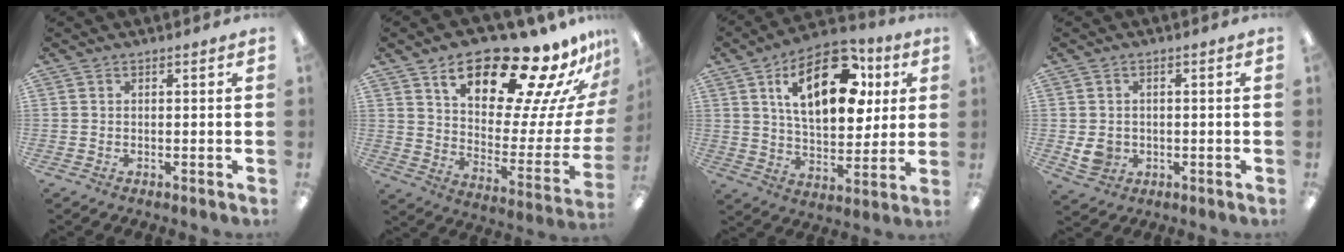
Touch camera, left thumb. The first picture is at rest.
{"total": 24.1, "force": [17.1, 7.6, 15.1], "torque": [-0.222, -0.119, 0.276]}
{"total": 21.2, "force": [8.7, 11.2, 15.8], "torque": [-0.229, -0.014, 0.141]}
{"total": 4.5, "force": [-0.6, 3.9, 2.2], "torque": [-0.029, -0.002, -0.011]}